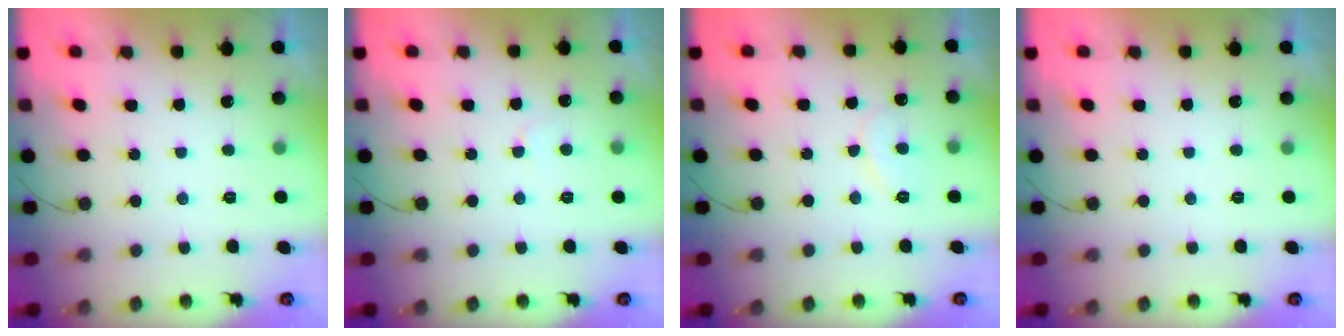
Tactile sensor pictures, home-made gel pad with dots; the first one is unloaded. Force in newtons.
{"total": 2.2, "press": 2.2, "slide": 0.2}
{"total": 8.5, "press": 8.4, "slide": 0.6}
{"total": 0.0}